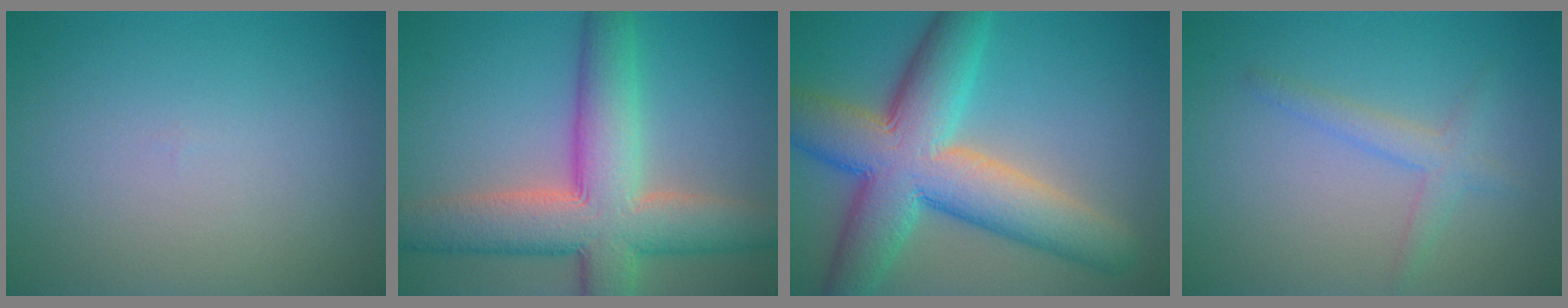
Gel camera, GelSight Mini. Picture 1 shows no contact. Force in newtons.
{"total": 10.1, "press": 10.1, "slide": 0.6}
{"total": 11.6, "press": 11.6, "slide": 0.5}
{"total": 2.0, "press": 2.0, "slide": 0.1}